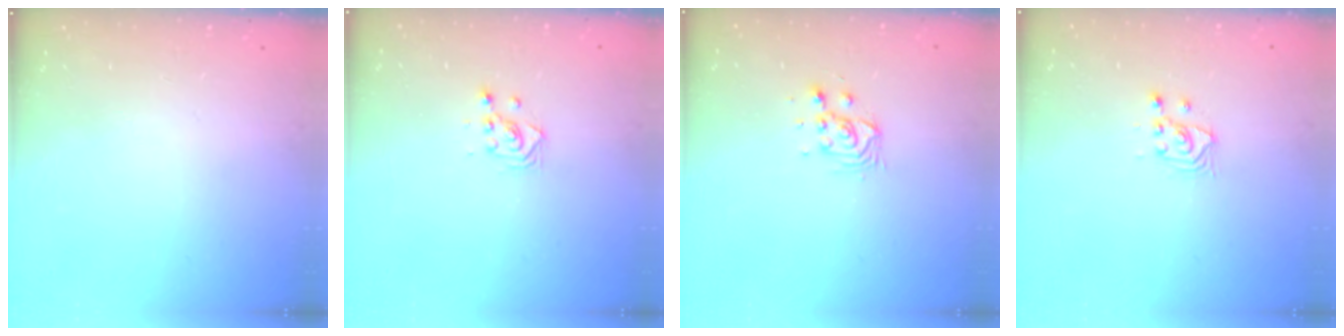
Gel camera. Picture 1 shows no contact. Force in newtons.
{"total": 2.9, "press": 2.9, "slide": 0.1}
{"total": 4.8, "press": 4.8, "slide": 0.9}
{"total": 3.8, "press": 3.8, "slide": 0.4}